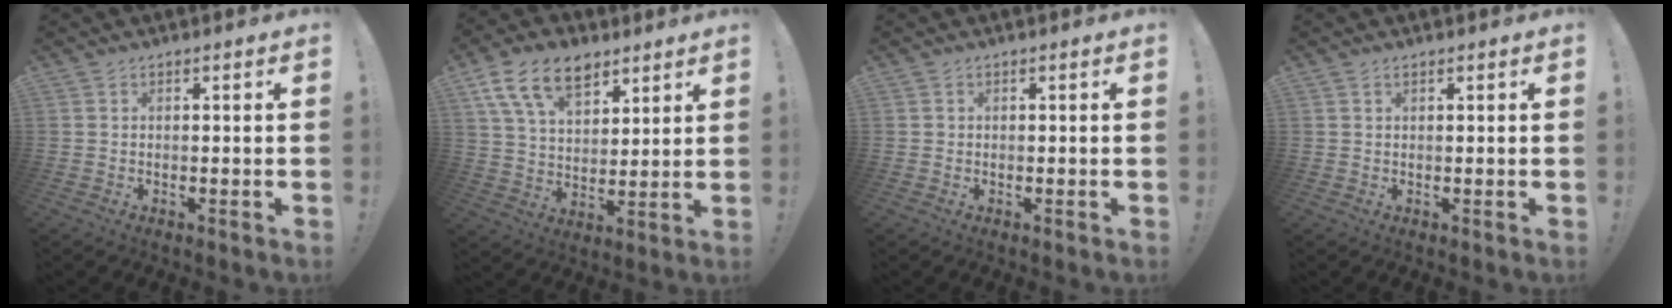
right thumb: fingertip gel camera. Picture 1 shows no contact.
{"total": 15.2, "force": [8.7, 9.0, 8.7], "torque": [-0.156, -0.033, 0.162]}
{"total": 0.6, "force": [0.2, 0.6, 0.1], "torque": [-0.003, 0.002, 0.004]}
{"total": 0.6, "force": [0.4, 0.3, 0.4], "torque": [-0.013, 0.003, 0.009]}